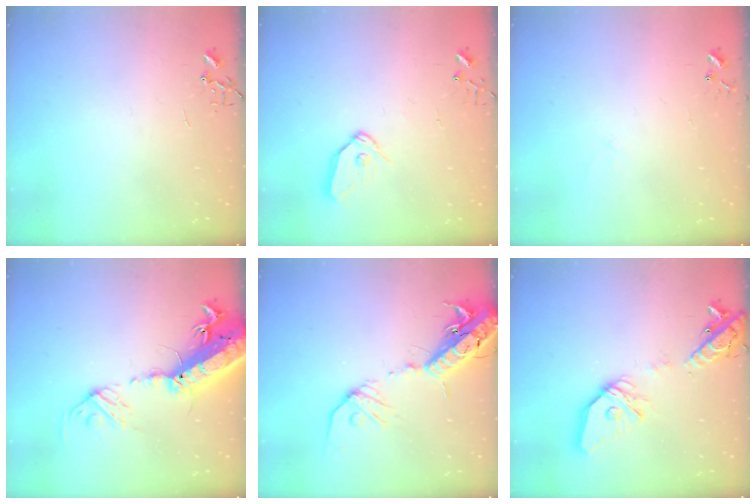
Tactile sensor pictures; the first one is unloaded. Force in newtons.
{"total": 8.9, "press": 8.8, "slide": 0.6}
{"total": 4.6, "press": 4.5, "slide": 0.6}
{"total": 23.3, "press": 22.7, "slide": 5.2}
{"total": 17.9, "press": 17.4, "slide": 4.3}
{"total": 18.6, "press": 18.3, "slide": 3.1}